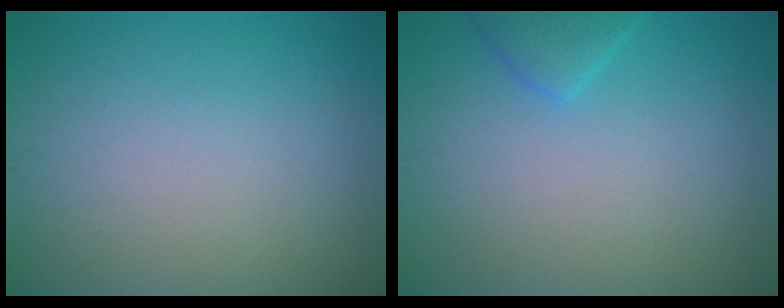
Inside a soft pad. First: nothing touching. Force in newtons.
{"total": 1.8, "press": 1.8, "slide": 0.1}